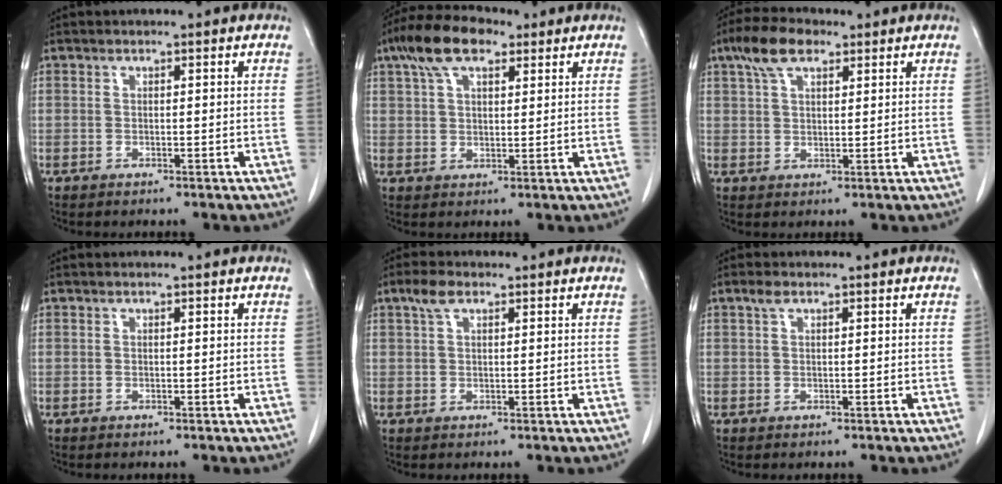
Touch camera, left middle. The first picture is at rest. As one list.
[{"total": 8.9, "force": [5.5, 3.6, 6.1], "torque": [-0.120, 0.028, 0.100]}, {"total": 6.5, "force": [4.0, 2.9, 4.3], "torque": [-0.088, 0.021, 0.075]}, {"total": 0.0}, {"total": 2.7, "force": [1.6, 1.1, 1.8], "torque": [-0.043, 0.013, 0.035]}, {"total": 1.1, "force": [0.7, 0.5, 0.8], "torque": [-0.017, 0.010, 0.013]}]